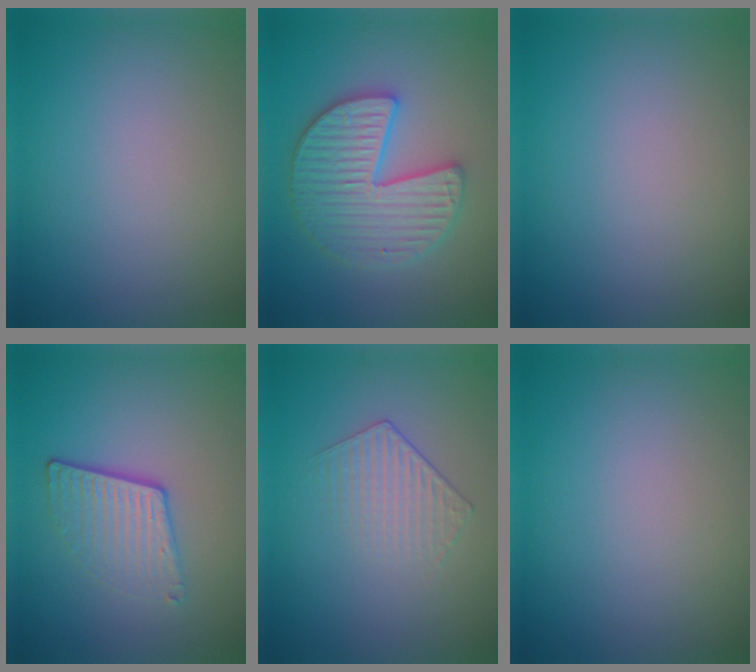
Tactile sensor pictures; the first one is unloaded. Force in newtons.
{"total": 6.0, "press": 5.9, "slide": 0.9}
{"total": 0.0}
{"total": 3.8, "press": 2.6, "slide": 2.8}
{"total": 1.7, "press": 1.2, "slide": 1.3}
{"total": 0.0}